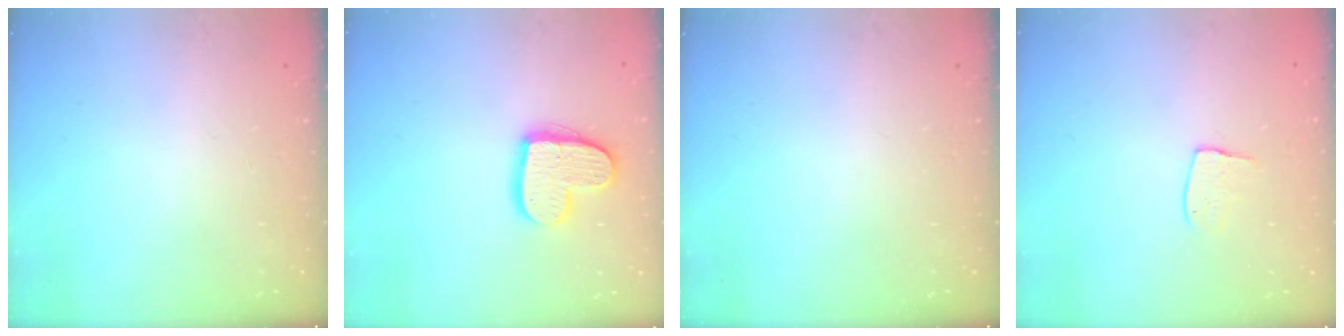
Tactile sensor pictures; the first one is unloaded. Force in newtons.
{"total": 13.2, "press": 13.1, "slide": 0.7}
{"total": 0.0}
{"total": 7.5, "press": 7.5, "slide": 0.4}